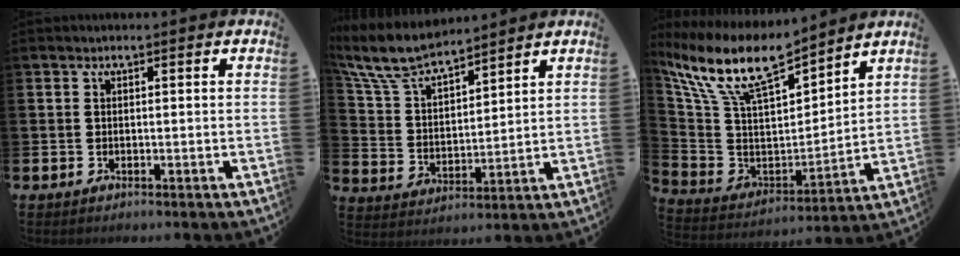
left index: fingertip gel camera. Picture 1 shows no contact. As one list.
[{"total": 8.3, "force": [7.6, 1.7, 2.8], "torque": [-0.086, -0.042, 0.136]}, {"total": 12.0, "force": [10.2, 3.1, 5.5], "torque": [-0.152, -0.066, 0.178]}]